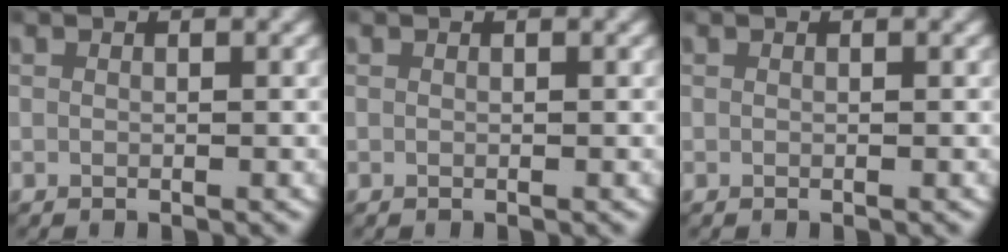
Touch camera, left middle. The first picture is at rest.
{"total": 0.0}
{"total": 0.0}